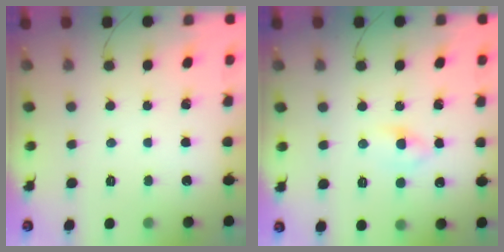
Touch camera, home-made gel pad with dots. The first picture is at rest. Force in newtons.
{"total": 3.0, "press": 2.8, "slide": 1.2}